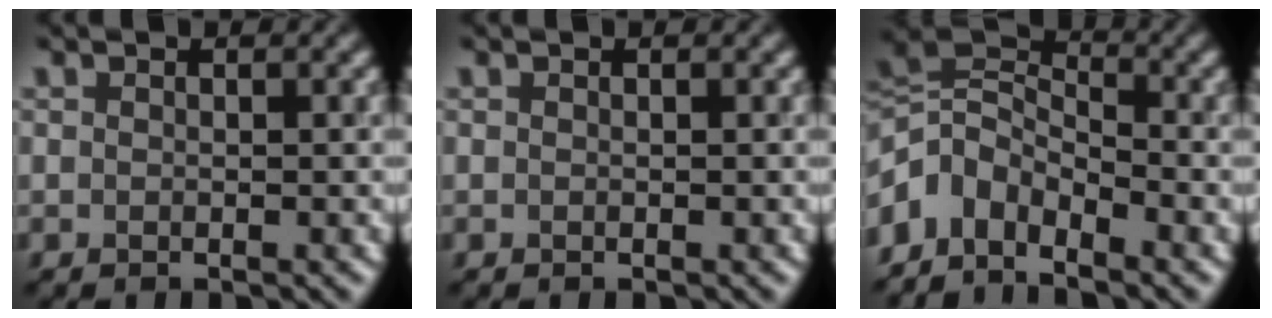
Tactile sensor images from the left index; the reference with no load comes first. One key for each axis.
{"total": 0.0}
{"total": 4.8, "fx": -3.3, "fy": 2.6, "fz": 2.3, "tx": -0.044, "ty": 0.003, "tz": -0.081}